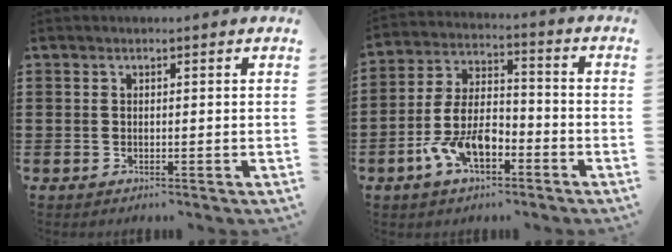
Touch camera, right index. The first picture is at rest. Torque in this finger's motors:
{"motor_torque": [2.14, 0.00, 1.05, 0.20]}